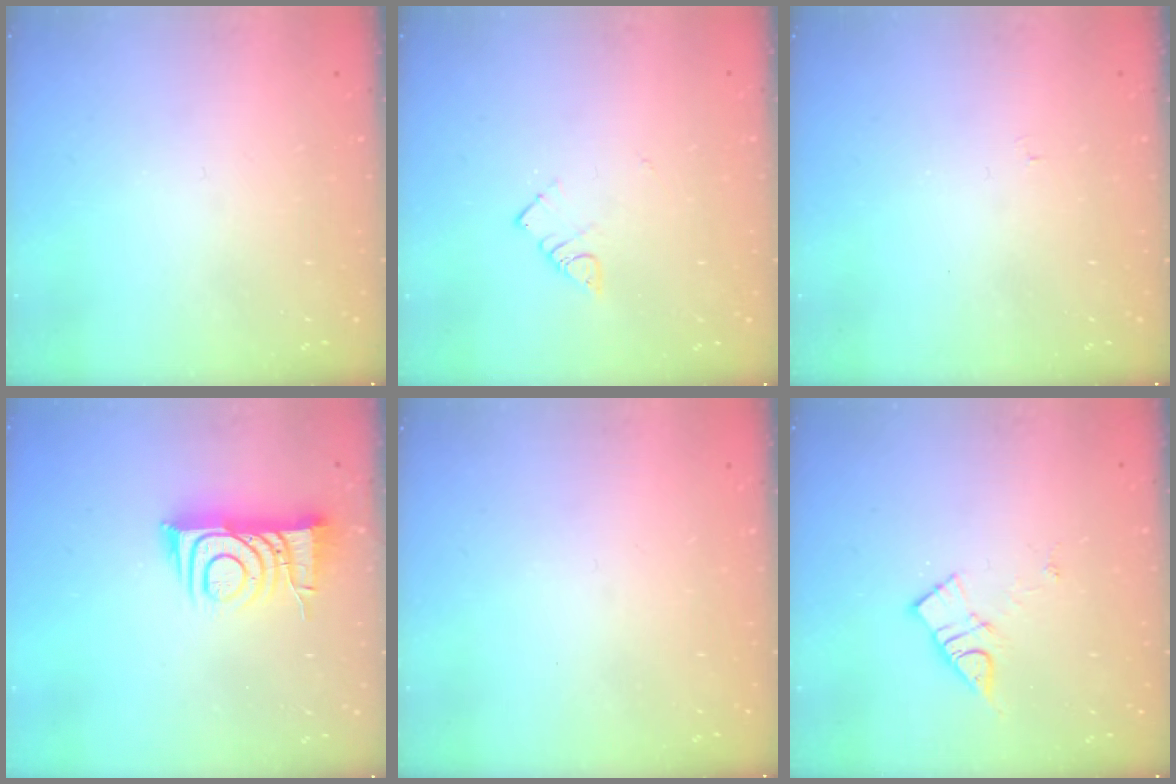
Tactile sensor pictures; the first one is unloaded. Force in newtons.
{"total": 3.2, "press": 3.2, "slide": 0.2}
{"total": 3.5, "press": 3.5, "slide": 0.3}
{"total": 9.8, "press": 9.7, "slide": 1.0}
{"total": 0.0}
{"total": 7.9, "press": 7.9, "slide": 0.4}